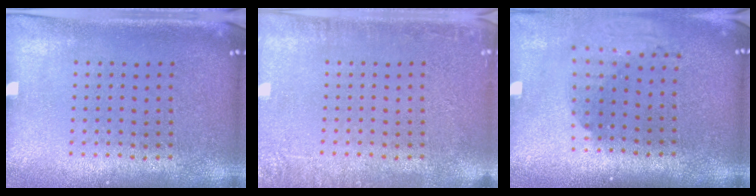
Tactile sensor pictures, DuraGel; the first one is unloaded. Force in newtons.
{"total": 2.4, "press": 2.3, "slide": 0.3}
{"total": 1.9, "press": 1.4, "slide": 1.3}